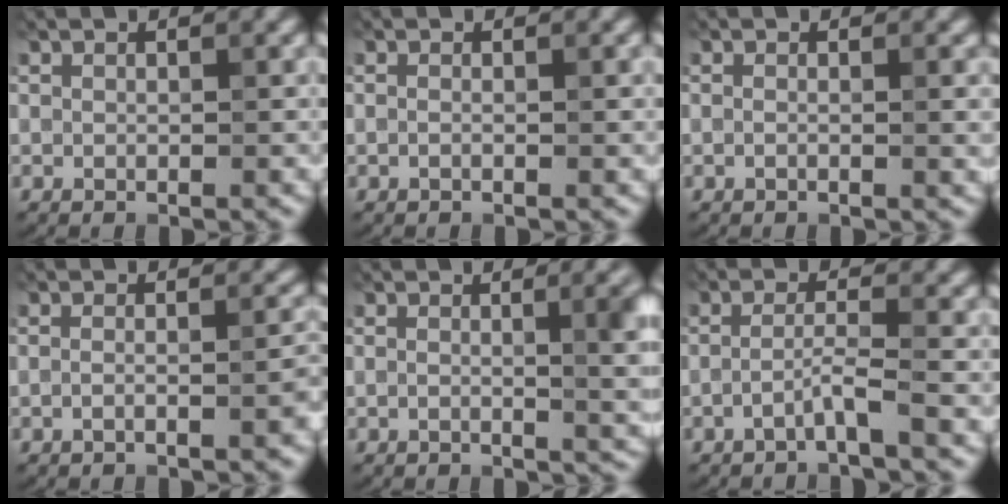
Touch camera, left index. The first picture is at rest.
{"total": 1.1, "force": [-0.1, 0.4, 1.0], "torque": [-0.014, -0.009, -0.009]}
{"total": 1.8, "force": [-0.1, 0.7, 1.7], "torque": [-0.021, -0.003, -0.010]}
{"total": 2.3, "force": [-1.0, 0.6, 2.0], "torque": [-0.026, 0.005, -0.022]}
{"total": 6.7, "force": [0.2, 2.5, 6.2], "torque": [-0.052, 0.004, -0.001]}
{"total": 1.9, "force": [-1.3, 0.0, 1.5], "torque": [-0.031, 0.008, -0.030]}